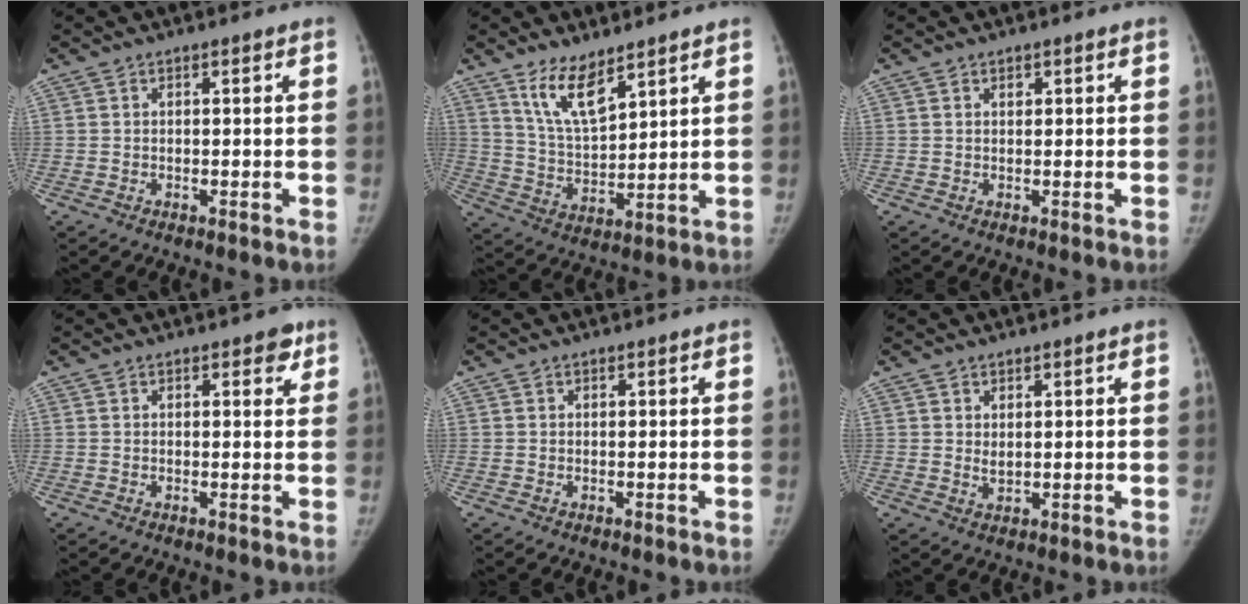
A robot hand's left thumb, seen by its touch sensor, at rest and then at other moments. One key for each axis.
{"total": 9.4, "fx": 6.6, "fy": 3.2, "fz": 6.0, "tx": -0.098, "ty": -0.047, "tz": 0.136}
{"total": 0.9, "fx": 0.5, "fy": 0.6, "fz": 0.4, "tx": -0.002, "ty": -0.002, "tz": 0.008}
{"total": 2.4, "fx": 1.4, "fy": 1.4, "fz": 1.4, "tx": 0.002, "ty": -0.004, "tz": 0.013}
{"total": 0.0}
{"total": 1.8, "fx": 0.8, "fy": 1.2, "fz": 1.1, "tx": -0.013, "ty": -0.009, "tz": 0.018}